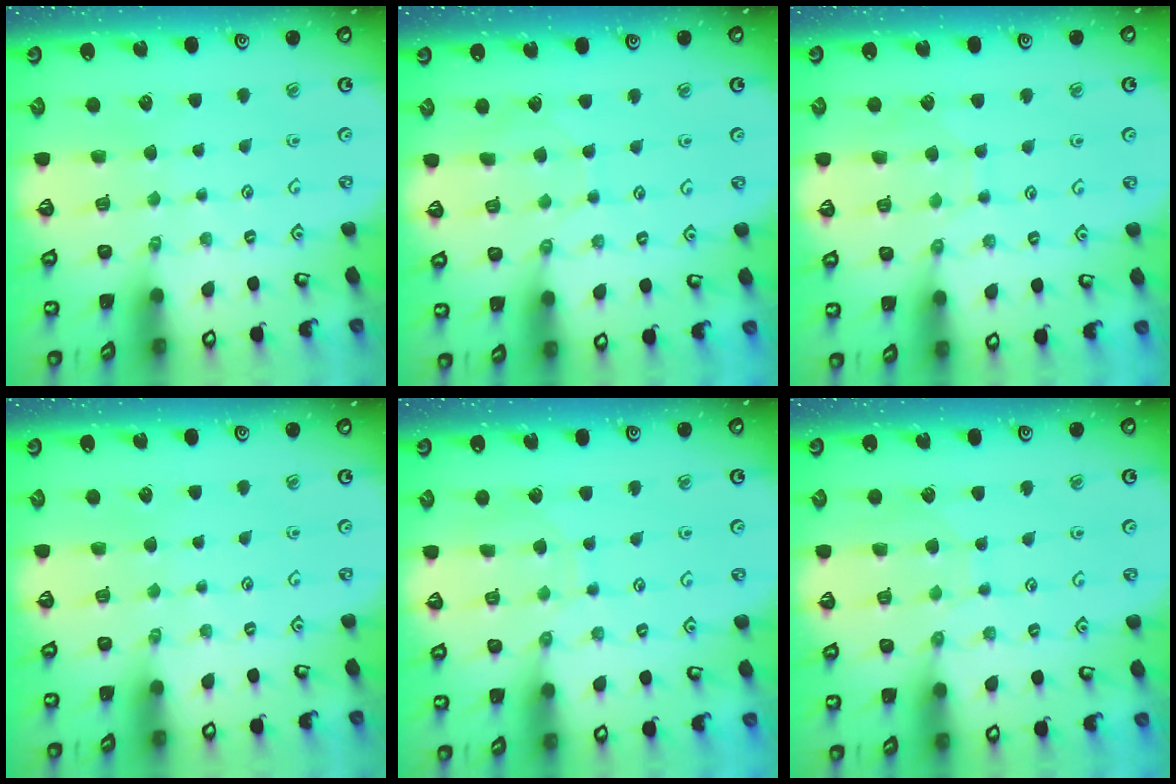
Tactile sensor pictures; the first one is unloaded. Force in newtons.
{"total": 2.9, "press": 2.9, "slide": 0.3}
{"total": 5.8, "press": 5.8, "slide": 0.6}
{"total": 0.0}
{"total": 5.7, "press": 5.7, "slide": 0.4}
{"total": 7.8, "press": 7.8, "slide": 0.4}